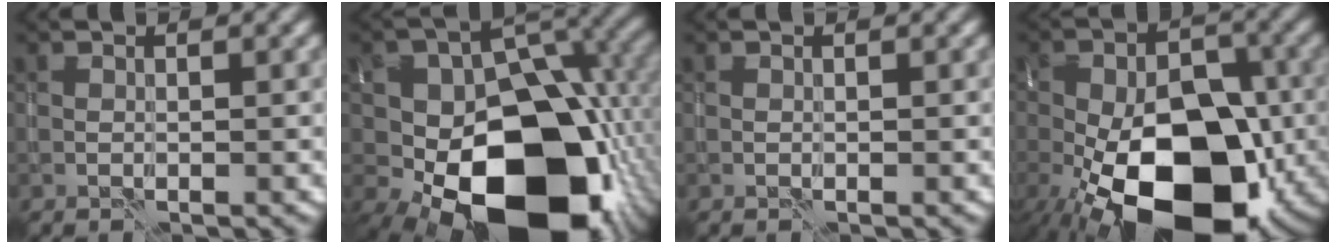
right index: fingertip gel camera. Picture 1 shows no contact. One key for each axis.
{"total": 18.8, "fx": -4.7, "fy": 12.3, "fz": 13.4, "tx": -0.199, "ty": -0.027, "tz": -0.051}
{"total": 0.0}
{"total": 17.7, "fx": -6.5, "fy": 9.7, "fz": 13.3, "tx": -0.219, "ty": -0.027, "tz": -0.103}